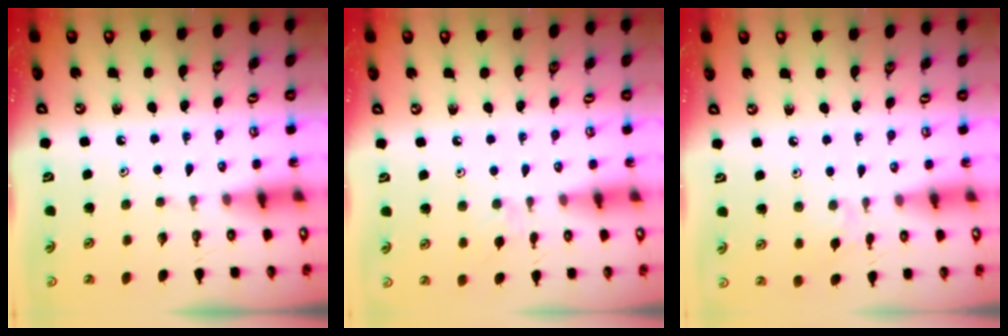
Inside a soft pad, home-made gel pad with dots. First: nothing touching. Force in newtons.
{"total": 4.6, "press": 4.6, "slide": 0.7}
{"total": 4.8, "press": 4.8, "slide": 0.7}